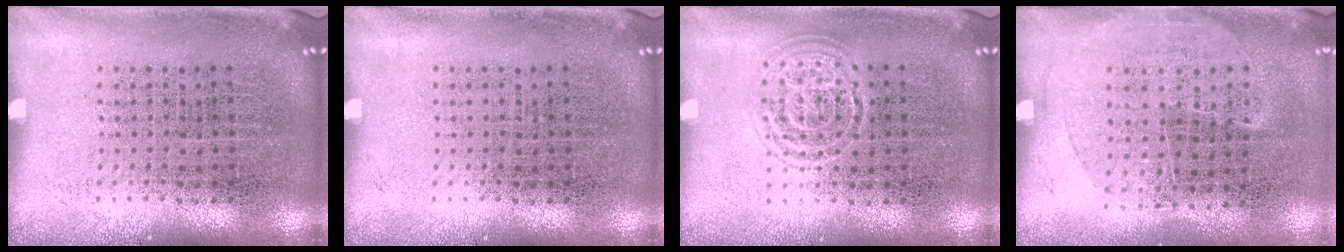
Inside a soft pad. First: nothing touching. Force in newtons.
{"total": 0.0}
{"total": 1.4, "press": 1.4, "slide": 0.1}
{"total": 1.3, "press": 1.1, "slide": 0.7}